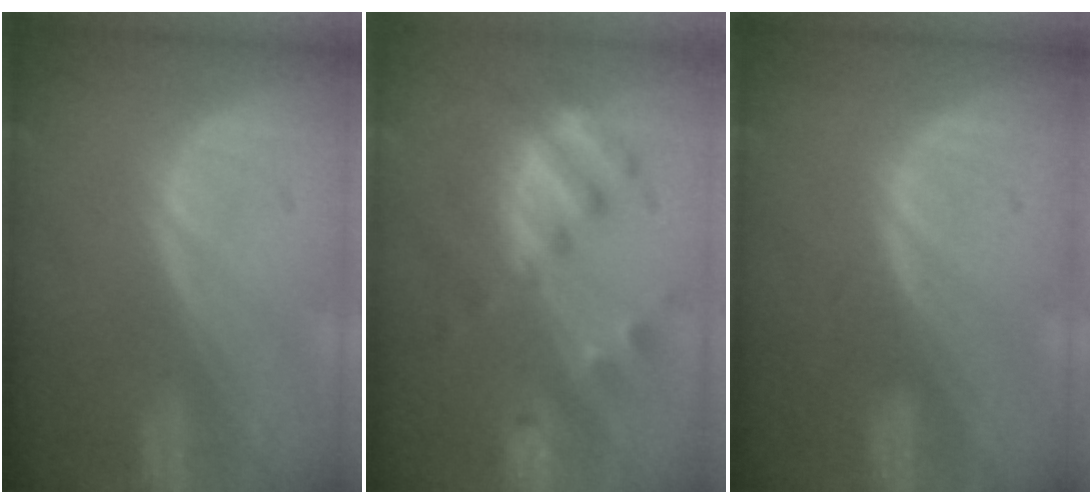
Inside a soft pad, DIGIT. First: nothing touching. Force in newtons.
{"total": 8.3, "press": 7.2, "slide": 4.1}
{"total": 0.6, "press": 0.6, "slide": 0.2}